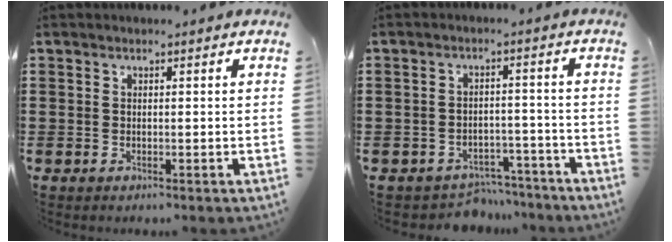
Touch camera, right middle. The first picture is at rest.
{"total": 4.2, "force": [-4.1, 1.0, 0.0], "torque": [-0.007, 0.005, -0.087]}